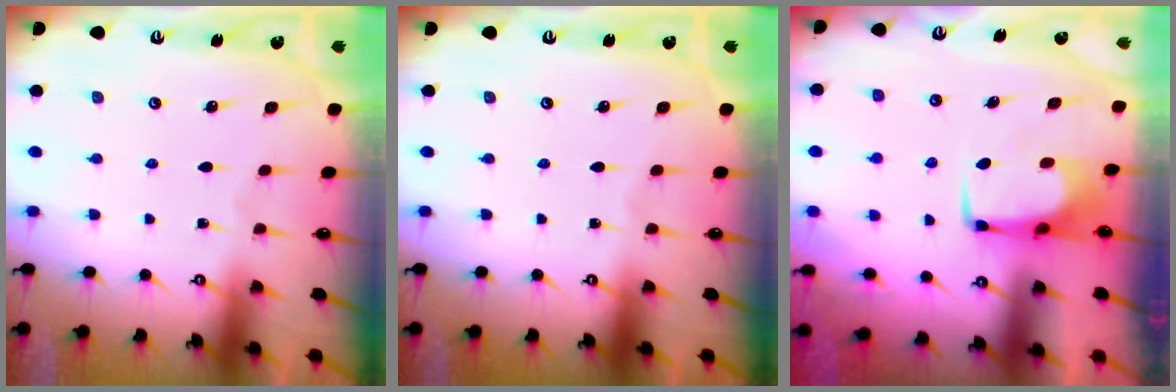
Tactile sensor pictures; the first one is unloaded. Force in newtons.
{"total": 0.0}
{"total": 0.0}